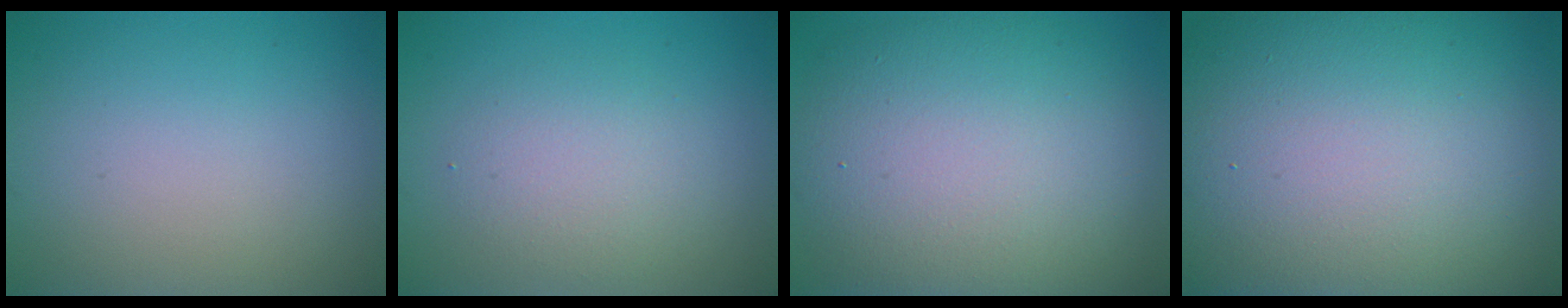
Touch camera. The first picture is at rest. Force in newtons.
{"total": 2.9, "press": 2.9, "slide": 0.3}
{"total": 12.5, "press": 12.4, "slide": 0.9}
{"total": 22.3, "press": 22.3, "slide": 0.7}